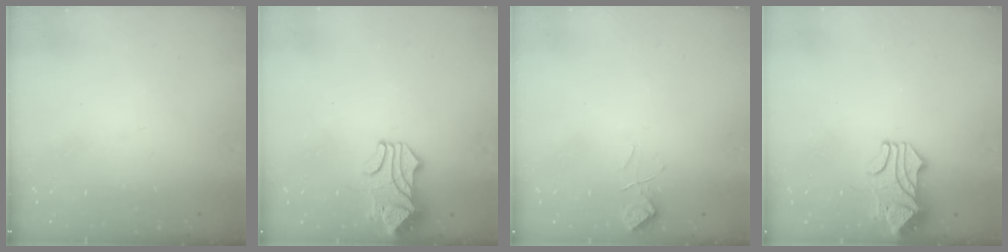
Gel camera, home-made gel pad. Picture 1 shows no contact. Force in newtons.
{"total": 2.3, "press": 2.0, "slide": 1.2}
{"total": 1.2, "press": 1.0, "slide": 0.6}
{"total": 2.4, "press": 2.0, "slide": 1.2}